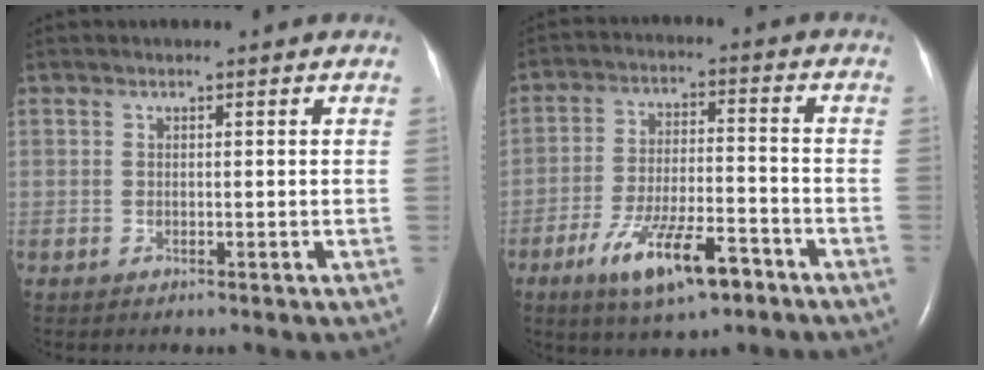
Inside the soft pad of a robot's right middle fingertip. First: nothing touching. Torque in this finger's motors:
{"motor_torque": [1.16, -0.98, 0.24, 0.13]}